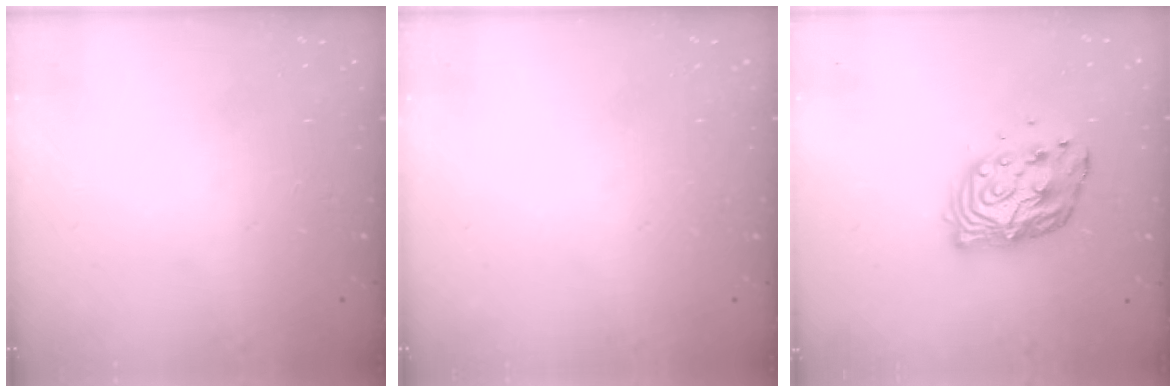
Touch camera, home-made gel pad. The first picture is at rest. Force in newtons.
{"total": 0.0}
{"total": 11.1, "press": 11.1, "slide": 1.1}